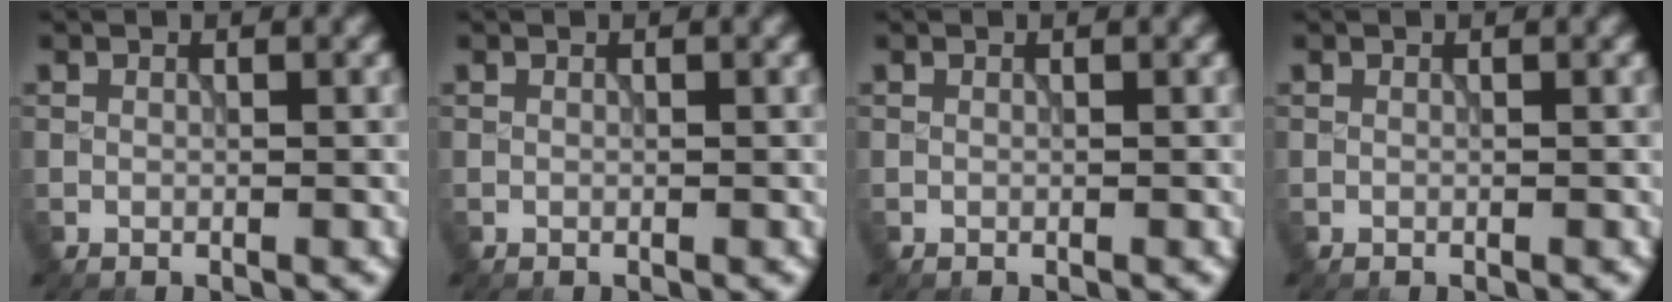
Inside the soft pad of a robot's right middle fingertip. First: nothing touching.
{"total": 0.0}
{"total": 0.0}
{"total": 0.0}